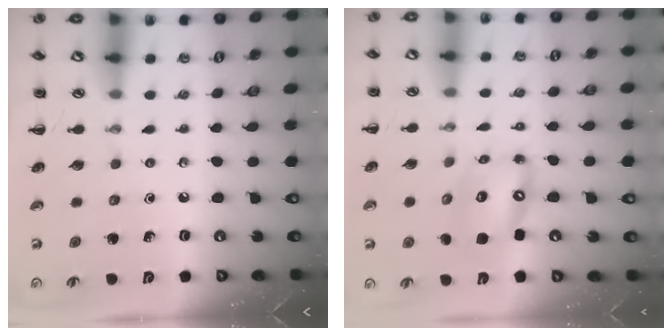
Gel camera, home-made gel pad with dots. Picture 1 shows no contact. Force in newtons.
{"total": 13.0, "press": 12.5, "slide": 3.6}